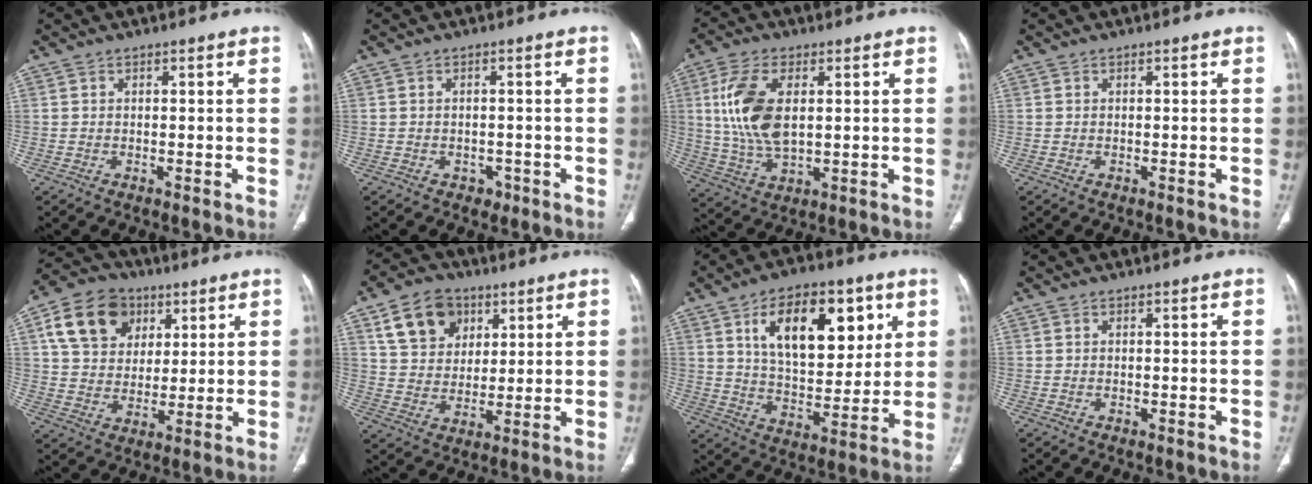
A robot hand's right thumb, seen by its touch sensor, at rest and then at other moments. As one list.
[{"total": 2.0, "force": [-1.0, 1.6, 0.7], "torque": [-0.002, 0.005, -0.010]}, {"total": 13.0, "force": [2.5, 6.6, 10.9], "torque": [-0.233, -0.010, 0.055]}, {"total": 0.0}, {"total": 14.6, "force": [5.9, 11.3, 7.2], "torque": [-0.109, -0.003, 0.102]}, {"total": 12.5, "force": [5.8, 9.4, 5.9], "torque": [-0.075, -0.014, 0.107]}, {"total": 19.3, "force": [7.4, 10.5, 14.3], "torque": [-0.169, -0.027, 0.128]}, {"total": 0.0}]